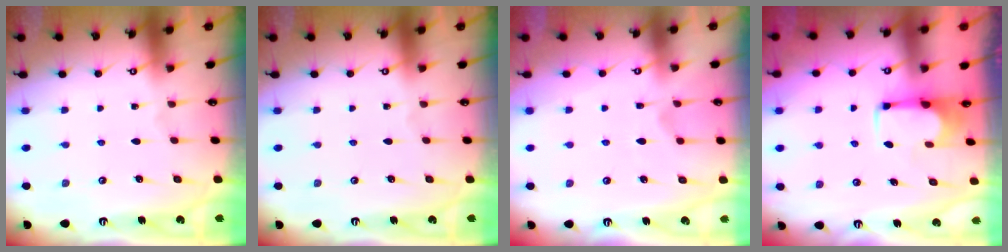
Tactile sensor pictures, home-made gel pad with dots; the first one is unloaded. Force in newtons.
{"total": 0.0}
{"total": 2.7, "press": 2.4, "slide": 1.2}
{"total": 1.8, "press": 1.5, "slide": 0.9}